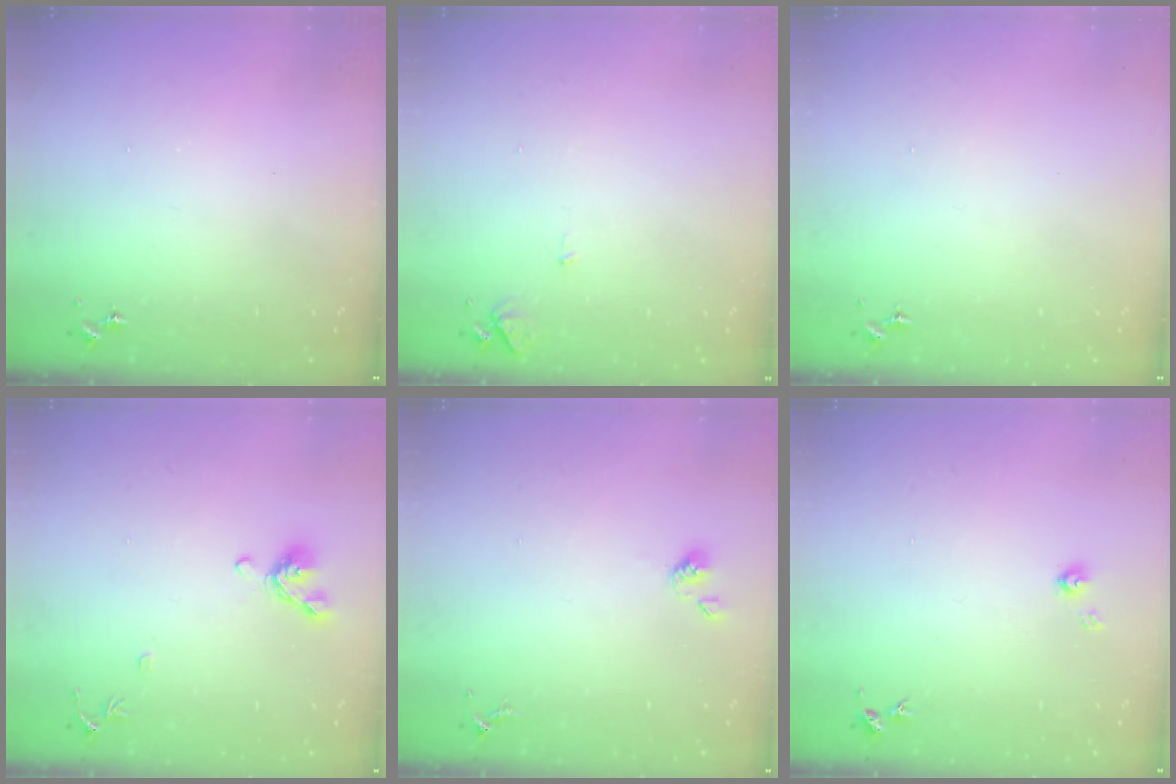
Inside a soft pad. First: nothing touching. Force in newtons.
{"total": 6.1, "press": 6.0, "slide": 0.8}
{"total": 0.0}
{"total": 8.4, "press": 8.3, "slide": 1.5}
{"total": 4.4, "press": 4.1, "slide": 1.6}
{"total": 3.8, "press": 3.7, "slide": 0.2}